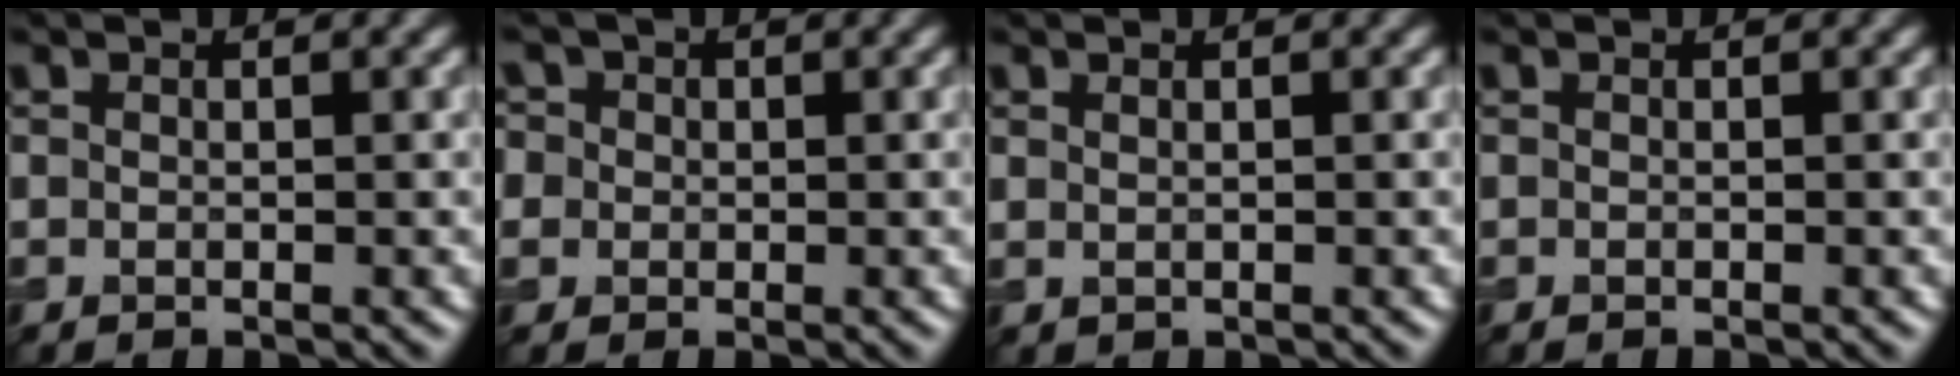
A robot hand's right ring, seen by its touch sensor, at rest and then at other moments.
{"total": 5.6, "force": [1.6, 4.9, 2.2], "torque": [-0.056, 0.033, -0.003]}
{"total": 0.7, "force": [0.4, 0.3, 0.4], "torque": [-0.009, -0.002, 0.006]}
{"total": 0.0}